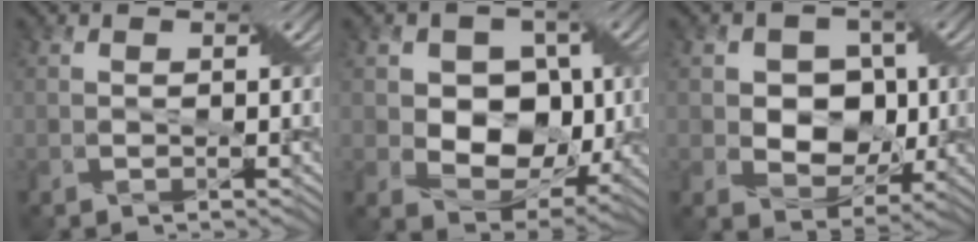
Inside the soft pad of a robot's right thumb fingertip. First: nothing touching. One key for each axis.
{"total": 9.4, "fx": 0.1, "fy": 7.3, "fz": 5.9, "tx": -0.105, "ty": -0.009, "tz": -0.008}
{"total": 7.3, "fx": 0.0, "fy": 6.0, "fz": 4.2, "tx": -0.079, "ty": 0.003, "tz": -0.011}